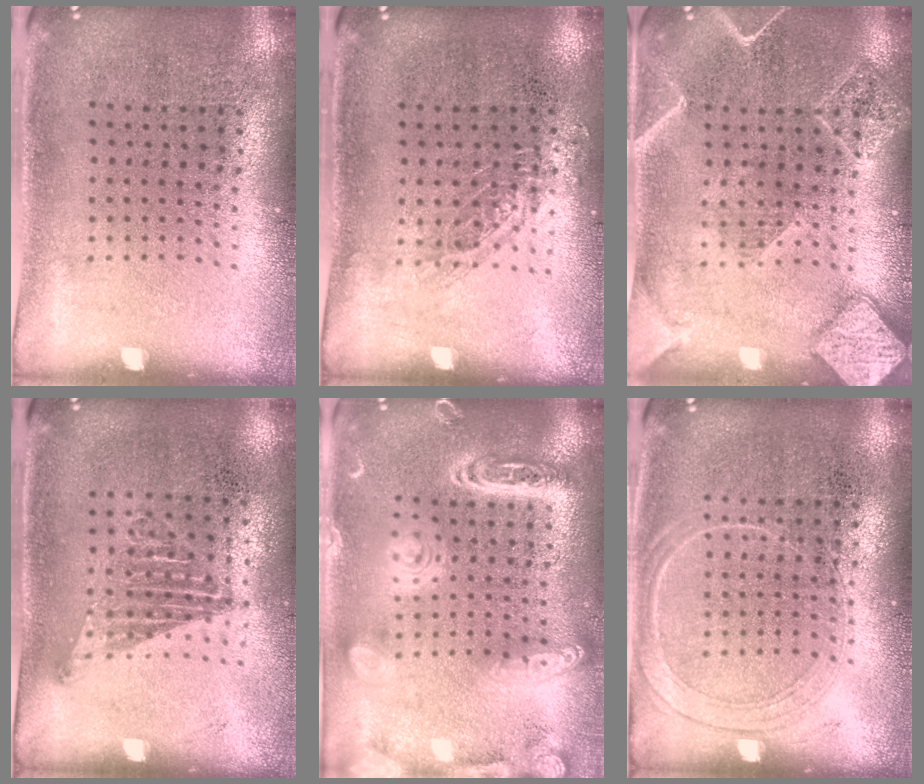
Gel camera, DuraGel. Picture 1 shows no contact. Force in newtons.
{"total": 0.8, "press": 0.8, "slide": 0.2}
{"total": 1.9, "press": 1.9, "slide": 0.2}
{"total": 1.2, "press": 1.0, "slide": 0.6}
{"total": 4.1, "press": 4.1, "slide": 0.3}
{"total": 1.6, "press": 1.6, "slide": 0.2}